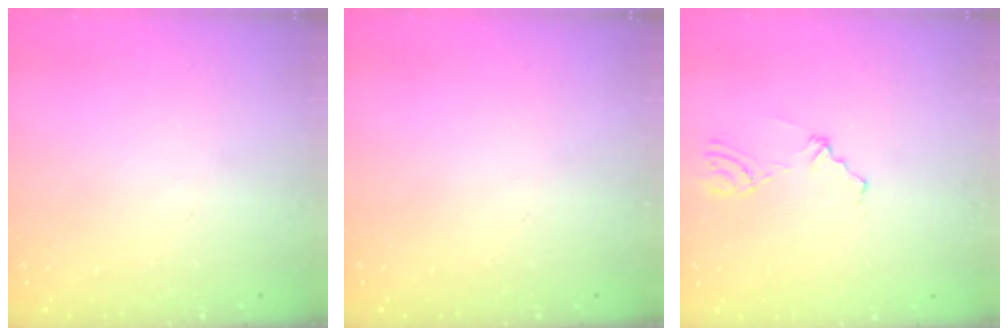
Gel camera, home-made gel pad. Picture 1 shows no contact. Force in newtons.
{"total": 0.0}
{"total": 2.1, "press": 1.1, "slide": 1.8}